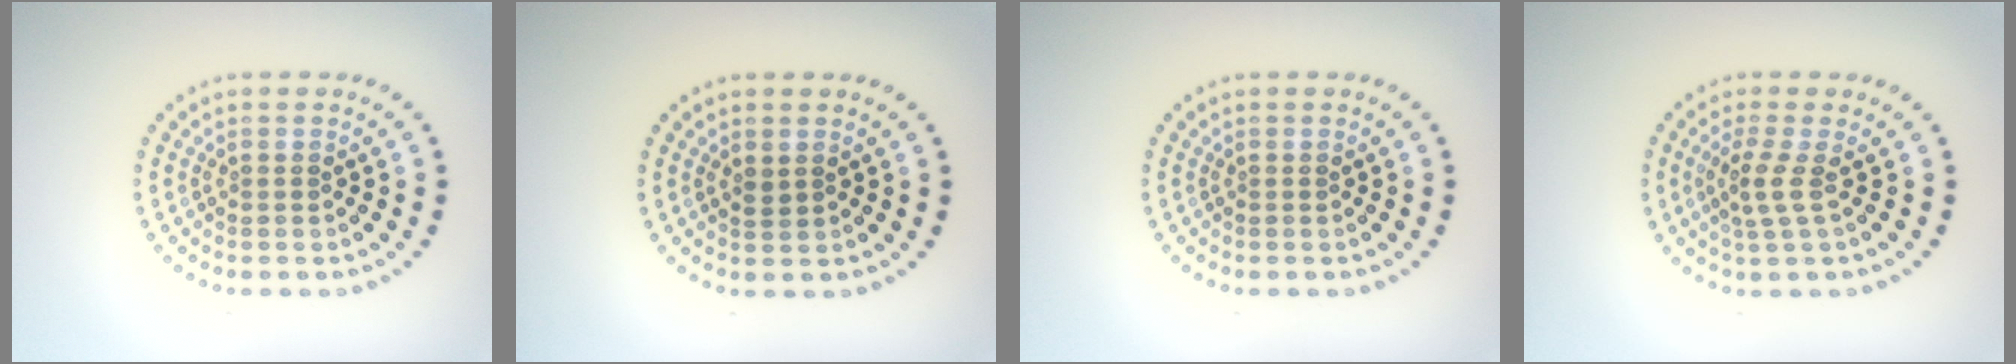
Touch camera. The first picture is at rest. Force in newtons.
{"total": 0.8, "press": 0.8, "slide": 0.3}
{"total": 0.0}
{"total": 2.2, "press": 1.6, "slide": 1.5}